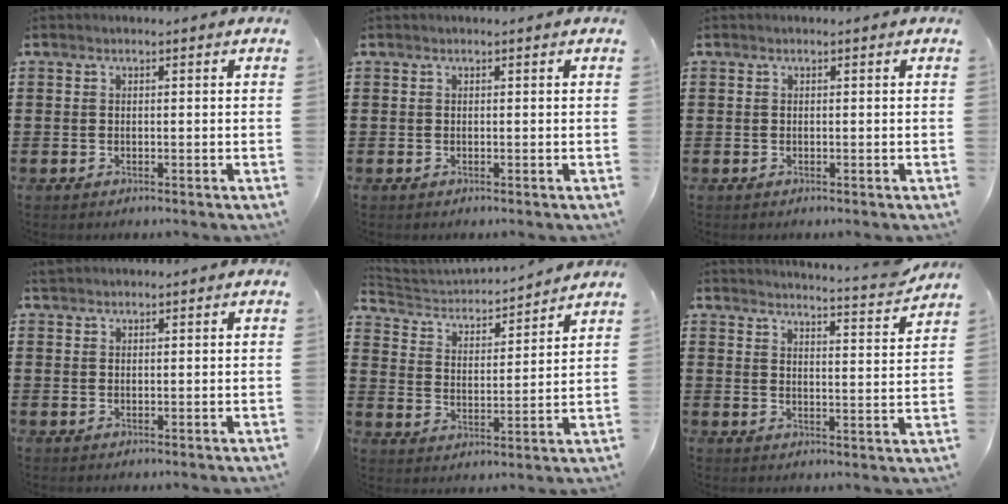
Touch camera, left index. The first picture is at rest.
{"total": 0.0}
{"total": 0.0}
{"total": 1.3, "force": [1.2, 0.4, 0.3], "torque": [-0.008, 0.001, 0.024]}
{"total": 3.2, "force": [3.1, 0.6, 0.4], "torque": [-0.032, -0.032, 0.044]}
{"total": 4.2, "force": [4.0, -0.8, 1.2], "torque": [-0.033, -0.034, 0.064]}